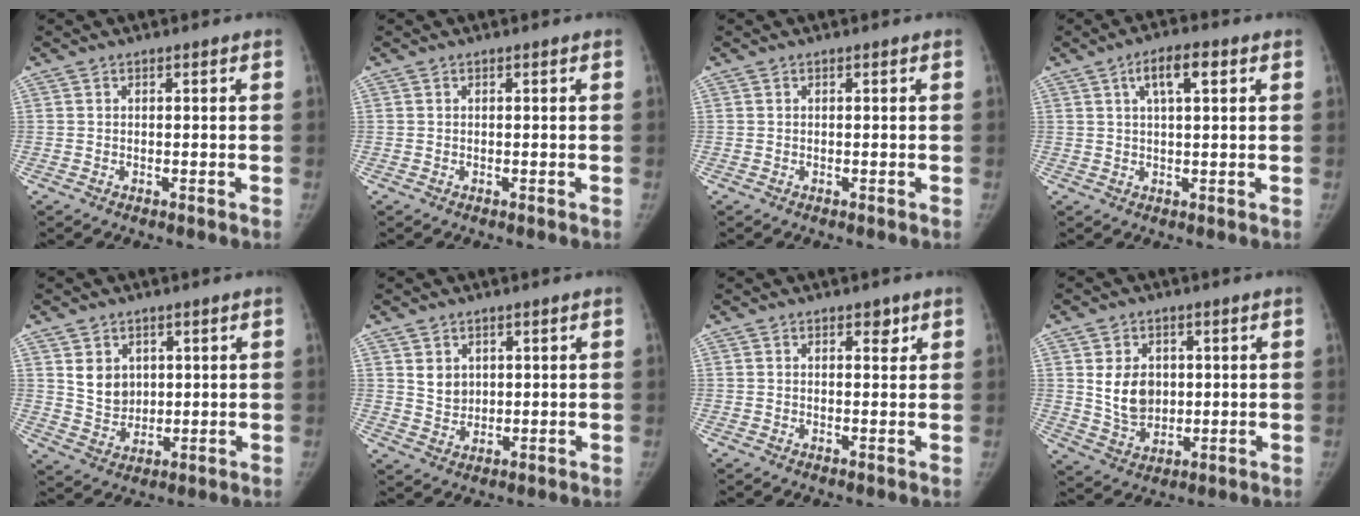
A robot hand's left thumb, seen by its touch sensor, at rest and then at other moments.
{"total": 0.0}
{"total": 0.0}
{"total": 5.9, "force": [2.4, 2.1, 4.9], "torque": [-0.075, 0.006, 0.039]}
{"total": 6.3, "force": [2.4, 5.1, 2.8], "torque": [-0.022, -0.021, 0.057]}
{"total": 4.0, "force": [1.9, 3.2, 1.5], "torque": [-0.007, -0.018, 0.045]}
{"total": 1.9, "force": [1.3, 1.1, 0.8], "torque": [0.007, -0.006, 0.015]}
{"total": 8.6, "force": [1.5, 6.6, 5.2], "torque": [-0.057, -0.015, 0.040]}